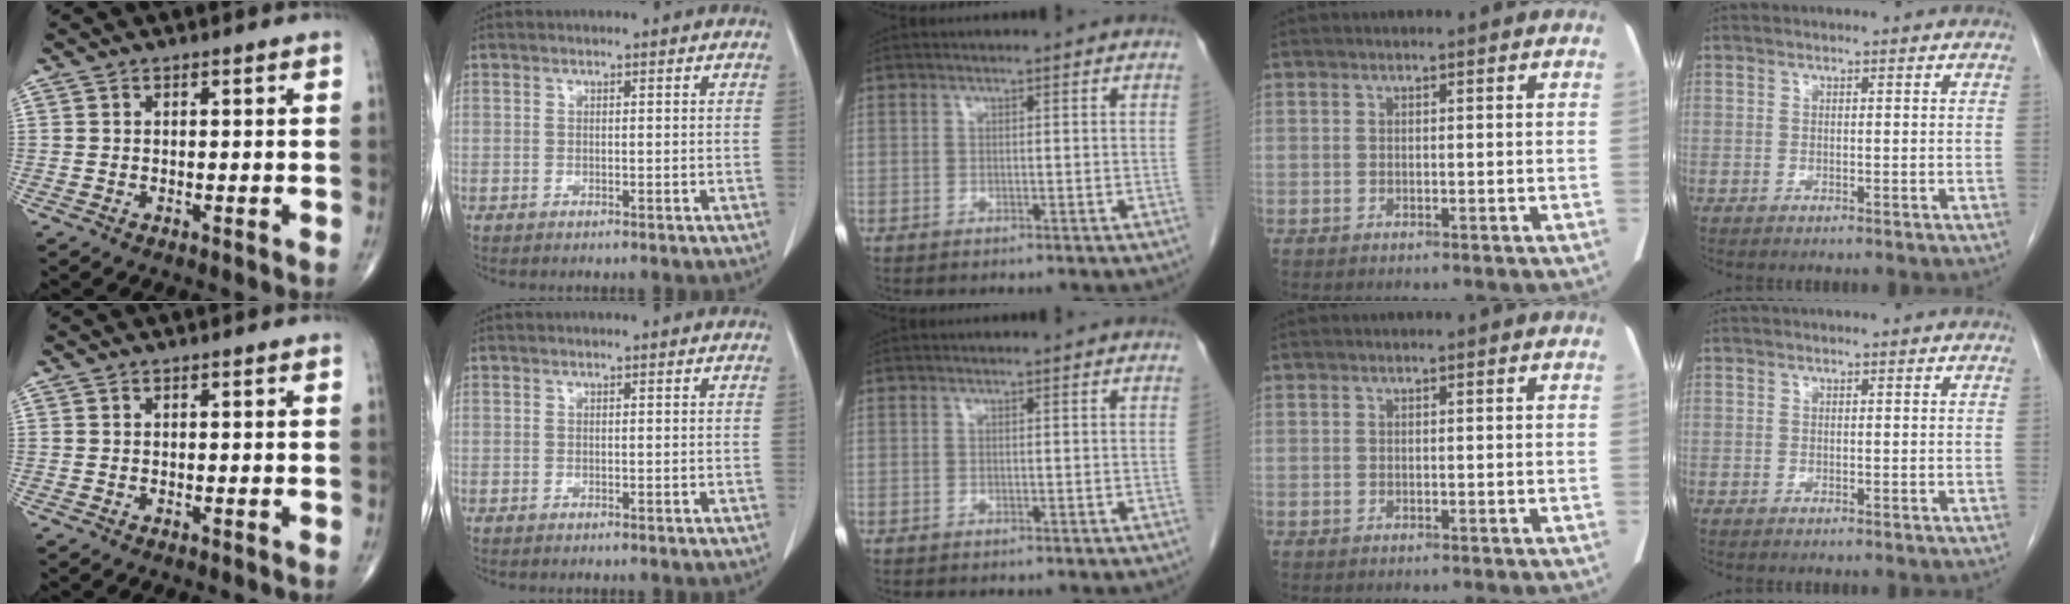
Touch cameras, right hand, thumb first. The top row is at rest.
{}